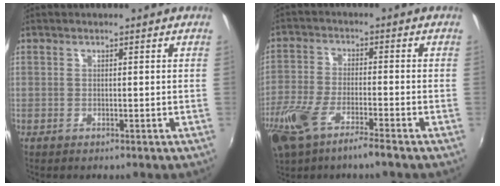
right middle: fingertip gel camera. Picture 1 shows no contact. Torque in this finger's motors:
{"motor_torque": [1.11, -1.03, 0.21, 0.09]}